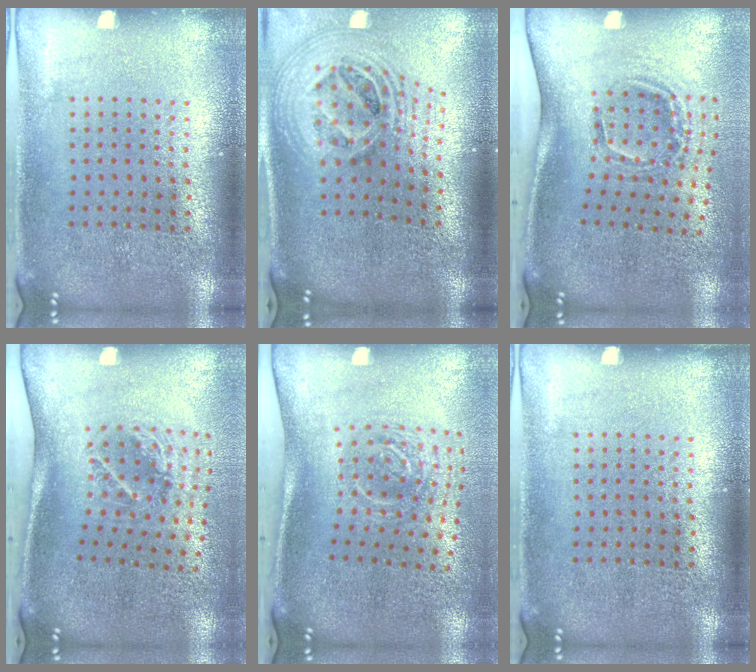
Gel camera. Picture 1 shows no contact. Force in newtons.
{"total": 2.7, "press": 1.9, "slide": 1.9}
{"total": 2.0, "press": 1.2, "slide": 1.6}
{"total": 2.1, "press": 1.3, "slide": 1.7}
{"total": 2.0, "press": 1.3, "slide": 1.5}
{"total": 0.0}